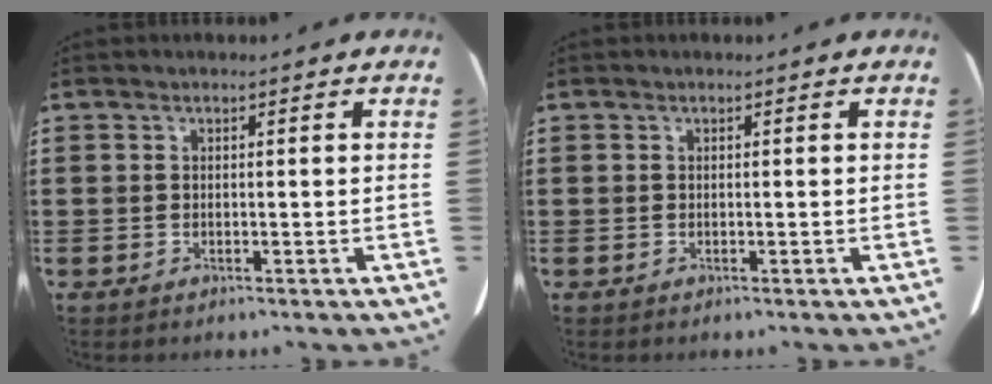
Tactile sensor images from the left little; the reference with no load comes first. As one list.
[{"total": 0.0}]